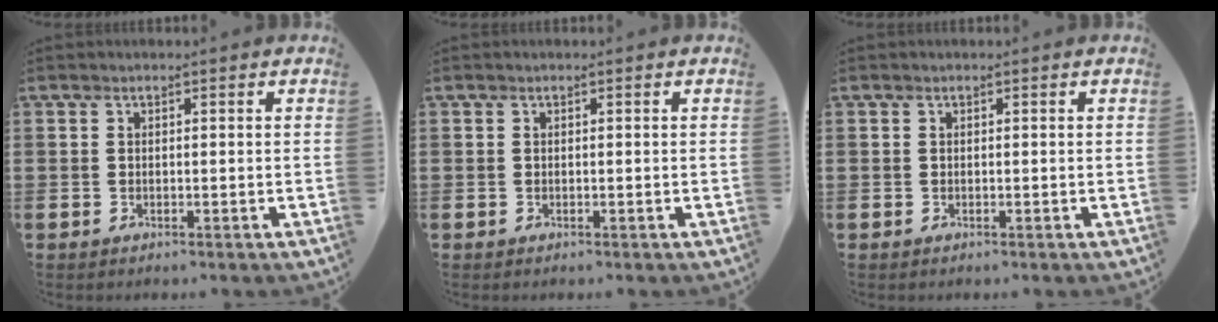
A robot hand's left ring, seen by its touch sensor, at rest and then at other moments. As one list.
[{"total": 0.0}, {"total": 0.0}]